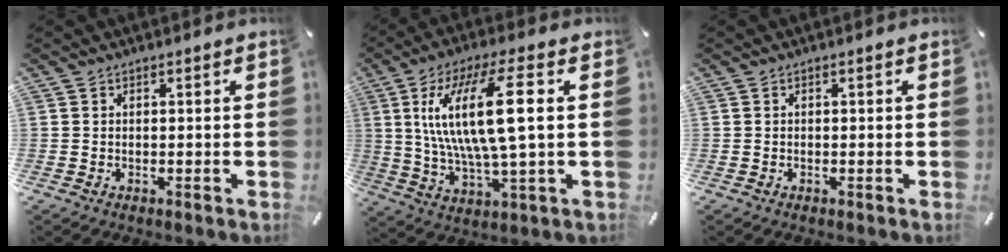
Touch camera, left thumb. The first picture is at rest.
{"total": 17.5, "force": [3.5, 4.5, 16.6], "torque": [-0.348, -0.004, 0.045]}
{"total": 0.0}